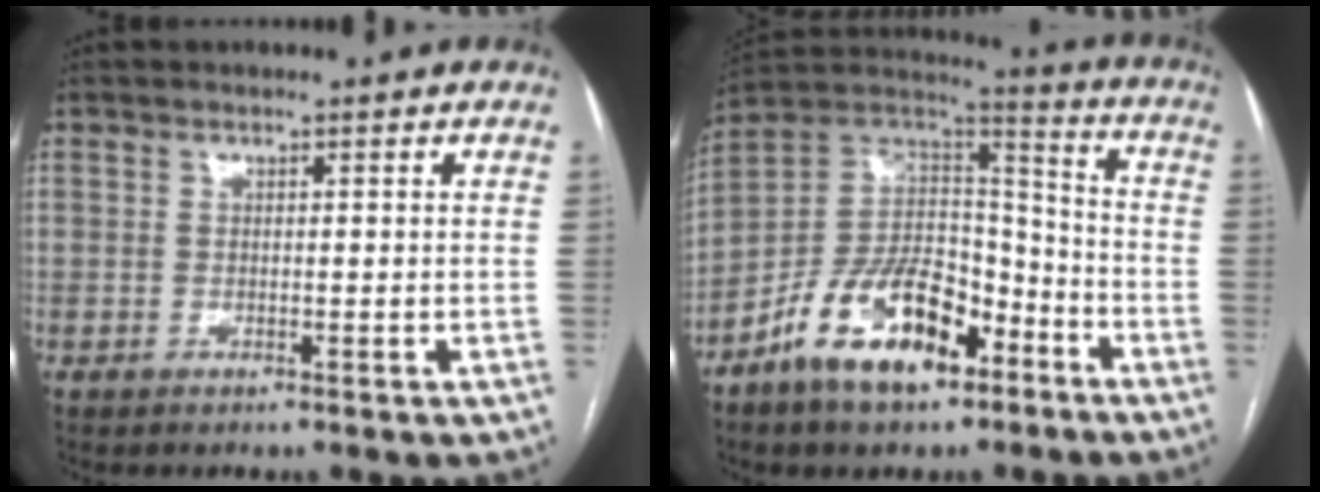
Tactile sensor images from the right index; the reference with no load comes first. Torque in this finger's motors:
{"motor_torque": [1.20, -0.94, 0.89, 0.21]}